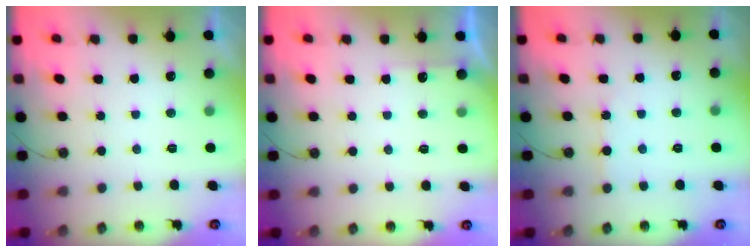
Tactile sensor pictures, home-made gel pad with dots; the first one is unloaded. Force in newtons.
{"total": 2.5, "press": 2.5, "slide": 0.4}
{"total": 4.4, "press": 4.4, "slide": 0.5}